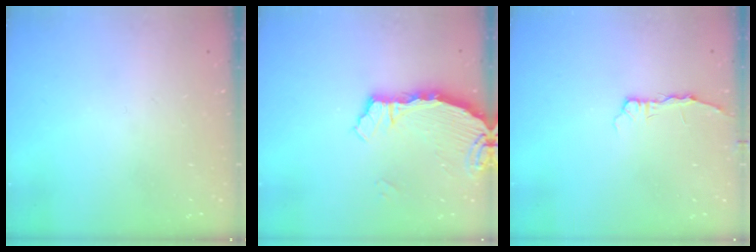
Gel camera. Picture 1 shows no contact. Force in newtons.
{"total": 3.9, "press": 3.9, "slide": 0.2}
{"total": 2.6, "press": 2.6, "slide": 0.3}